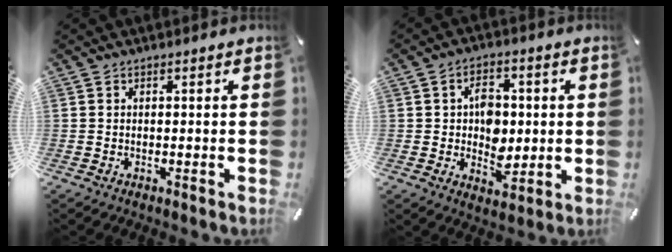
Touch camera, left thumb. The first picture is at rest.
{"total": 8.2, "force": [0.3, 6.2, 5.3], "torque": [-0.064, 0.003, 0.004]}